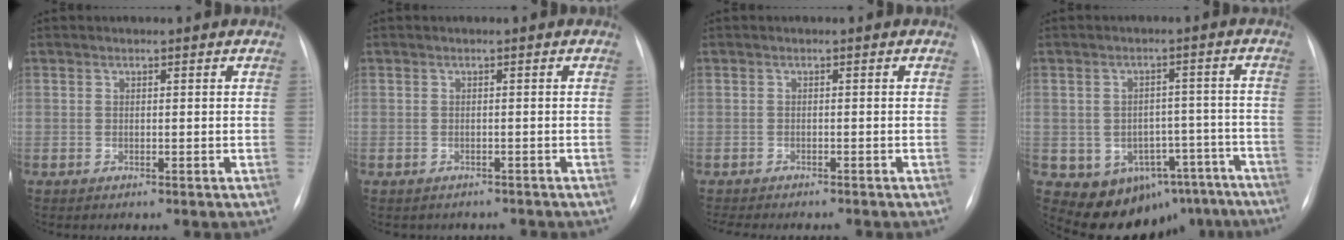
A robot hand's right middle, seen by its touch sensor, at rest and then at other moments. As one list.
[{"total": 3.2, "force": [-2.8, 1.4, 0.5], "torque": [-0.012, 0.003, -0.031]}, {"total": 8.3, "force": [-7.3, 1.4, 3.6], "torque": [-0.045, -0.008, -0.096]}, {"total": 13.9, "force": [-9.1, 9.5, 4.5], "torque": [-0.043, 0.046, -0.102]}]